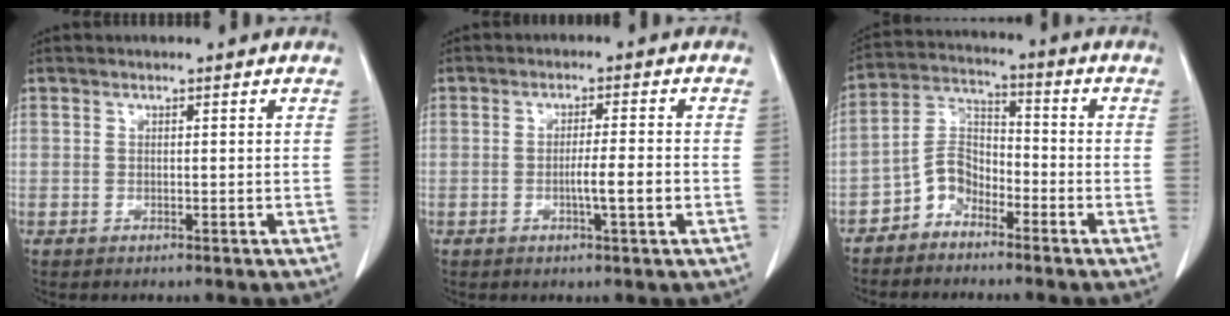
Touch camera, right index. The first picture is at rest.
{"total": 4.3, "force": [-1.2, -0.2, 4.2], "torque": [-0.067, -0.003, -0.018]}
{"total": 5.9, "force": [-3.8, 3.7, 2.6], "torque": [-0.052, 0.016, -0.081]}